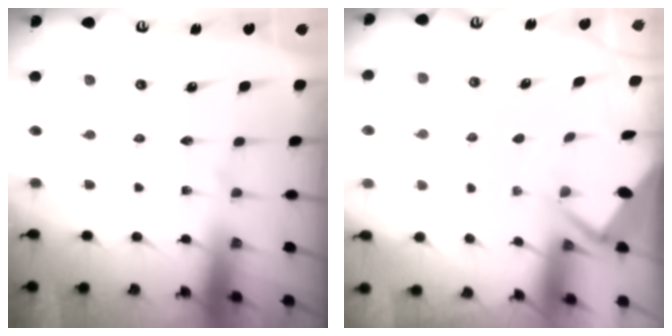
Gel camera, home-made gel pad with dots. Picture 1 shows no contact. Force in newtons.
{"total": 2.6, "press": 2.6, "slide": 0.3}